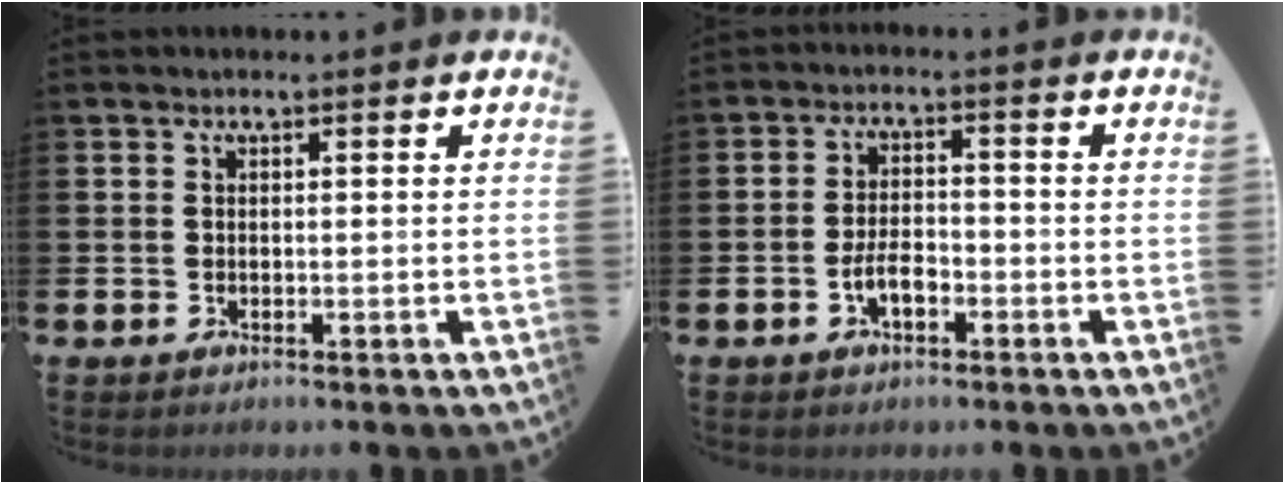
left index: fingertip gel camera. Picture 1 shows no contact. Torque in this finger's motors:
{"motor_torque": [0.11, 0.07, 0.10, 0.09]}